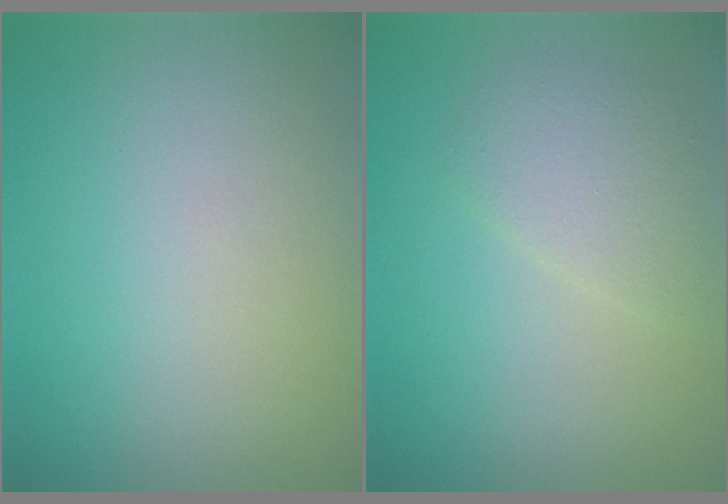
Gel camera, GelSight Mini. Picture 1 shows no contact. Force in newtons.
{"total": 2.4, "press": 2.4, "slide": 0.2}